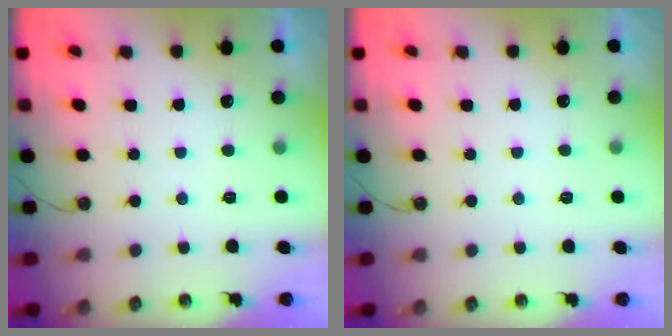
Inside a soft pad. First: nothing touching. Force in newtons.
{"total": 3.7, "press": 3.7, "slide": 0.4}